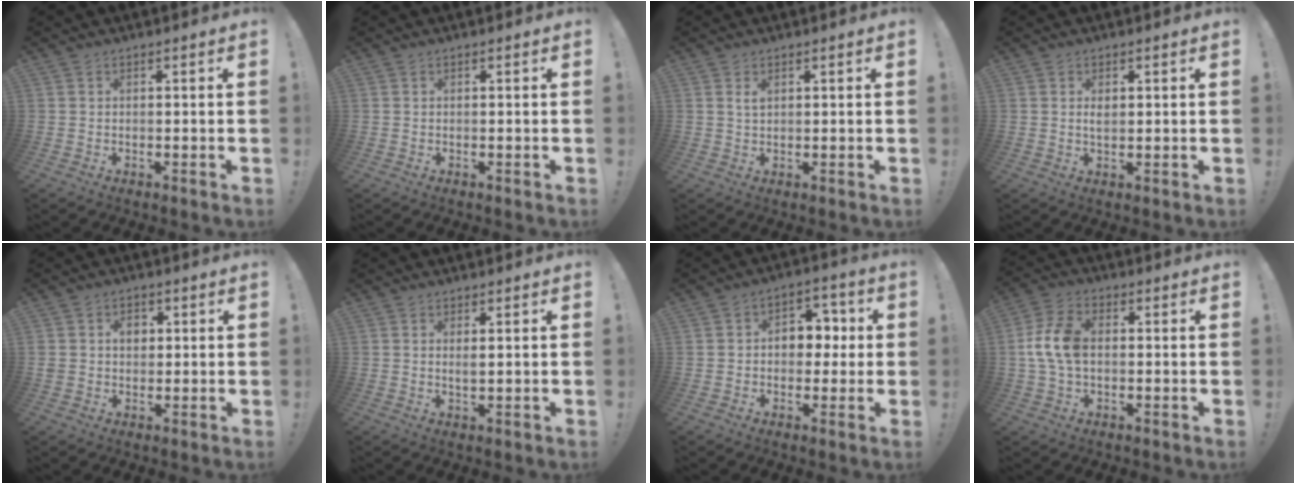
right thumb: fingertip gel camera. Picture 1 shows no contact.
{"total": 0.0}
{"total": 1.6, "force": [0.8, 0.8, 1.2], "torque": [-0.024, 0.001, 0.014]}
{"total": 1.8, "force": [0.8, 1.0, 1.3], "torque": [-0.002, -0.007, 0.008]}
{"total": 3.2, "force": [0.4, 2.7, 1.7], "torque": [-0.022, -0.001, 0.002]}
{"total": 1.9, "force": [0.9, 0.4, 1.6], "torque": [-0.018, -0.008, 0.012]}
{"total": 8.4, "force": [0.3, 6.5, 5.3], "torque": [-0.071, 0.010, 0.007]}
{"total": 10.2, "force": [0.0, 6.5, 7.9], "torque": [-0.165, 0.007, 0.003]}